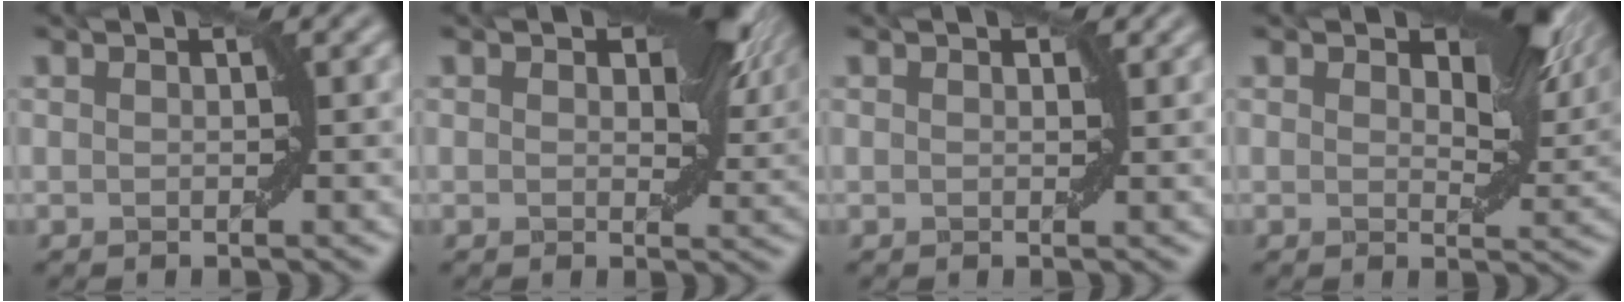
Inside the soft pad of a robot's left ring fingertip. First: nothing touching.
{"total": 6.9, "force": [2.4, 3.8, 5.3], "torque": [-0.060, 0.003, 0.030]}
{"total": 0.7, "force": [0.4, 0.4, 0.3], "torque": [0.002, -0.003, 0.005]}
{"total": 6.7, "force": [2.9, 3.3, 5.0], "torque": [-0.065, -0.002, 0.041]}